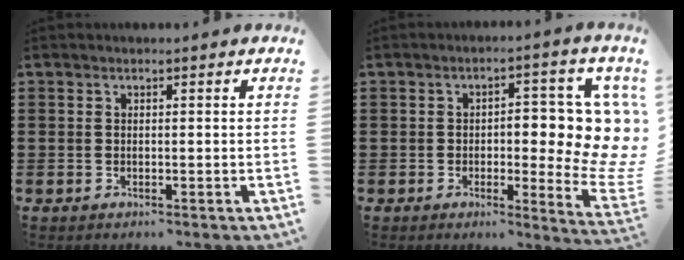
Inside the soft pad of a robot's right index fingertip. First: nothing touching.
{"total": 10.4, "force": [1.0, 4.1, 9.6], "torque": [-0.115, -0.020, 0.012]}